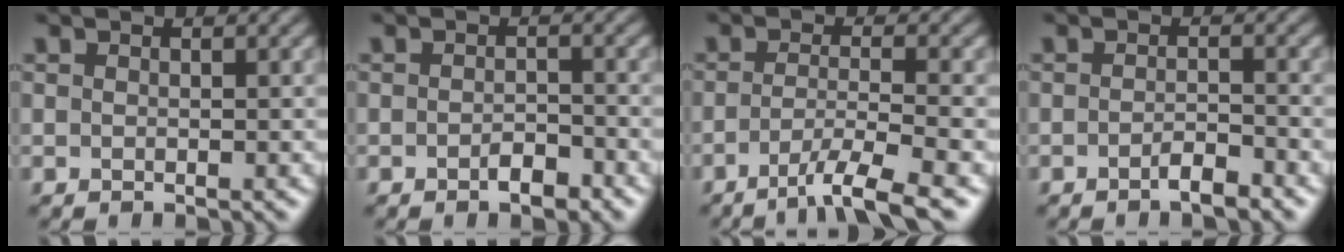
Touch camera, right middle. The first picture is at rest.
{"total": 1.9, "force": [-1.1, 0.7, 1.3], "torque": [-0.019, 0.001, -0.019]}
{"total": 4.9, "force": [-2.8, 0.9, 3.9], "torque": [-0.058, -0.005, -0.054]}
{"total": 1.9, "force": [-1.3, 0.4, 1.4], "torque": [-0.022, 0.003, -0.024]}